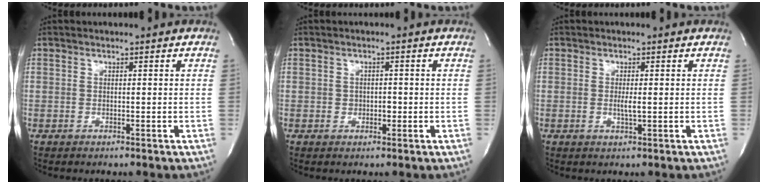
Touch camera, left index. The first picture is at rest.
{"total": 1.5, "force": [-0.6, 1.1, 0.9], "torque": [-0.011, -0.002, -0.010]}
{"total": 1.6, "force": [-0.4, 0.1, 1.6], "torque": [-0.033, -0.007, -0.008]}